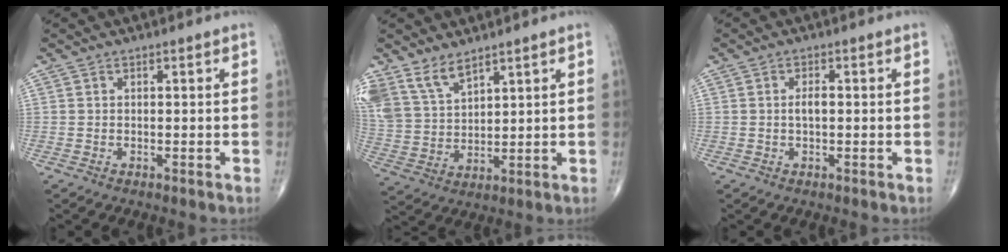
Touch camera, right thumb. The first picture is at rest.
{"total": 8.8, "force": [6.5, 4.1, 4.3], "torque": [-0.078, -0.027, 0.149]}
{"total": 1.9, "force": [-0.1, 0.9, 1.7], "torque": [-0.032, 0.003, -0.003]}